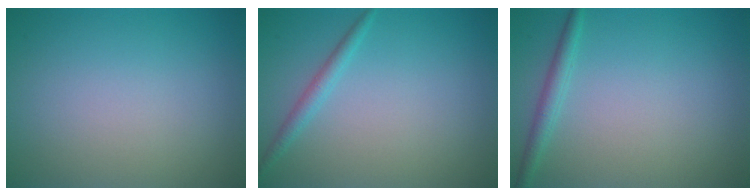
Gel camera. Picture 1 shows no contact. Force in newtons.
{"total": 1.4, "press": 1.4, "slide": 0.1}
{"total": 1.6, "press": 1.6, "slide": 0.0}